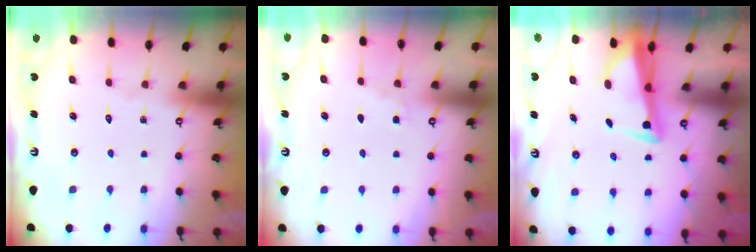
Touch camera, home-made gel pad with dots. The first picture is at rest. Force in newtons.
{"total": 3.6, "press": 3.5, "slide": 0.5}
{"total": 3.6, "press": 3.5, "slide": 1.1}